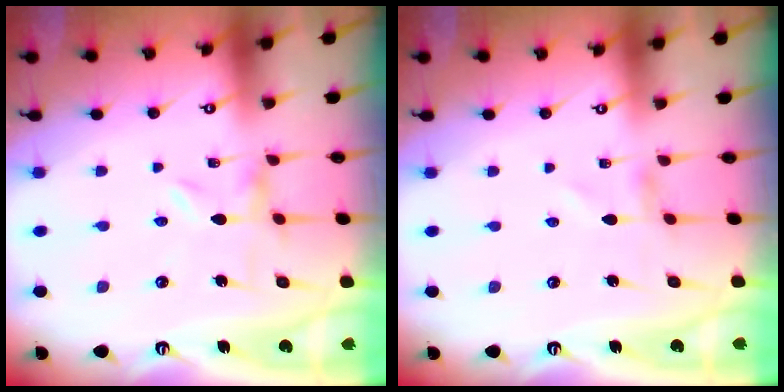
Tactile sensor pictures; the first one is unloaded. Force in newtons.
{"total": 0.5, "press": 0.5, "slide": 0.1}